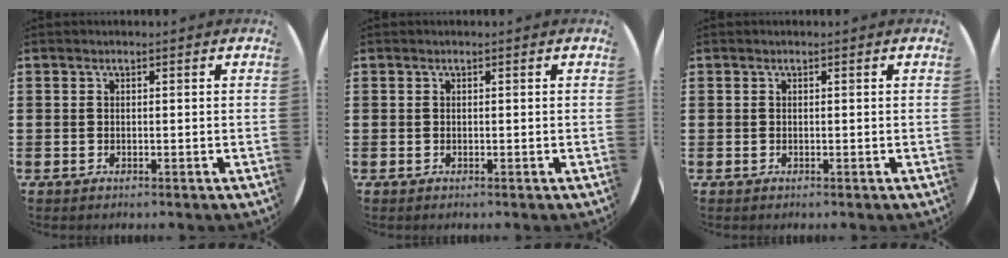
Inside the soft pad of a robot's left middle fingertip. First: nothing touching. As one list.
[{"total": 0.0}, {"total": 0.0}]